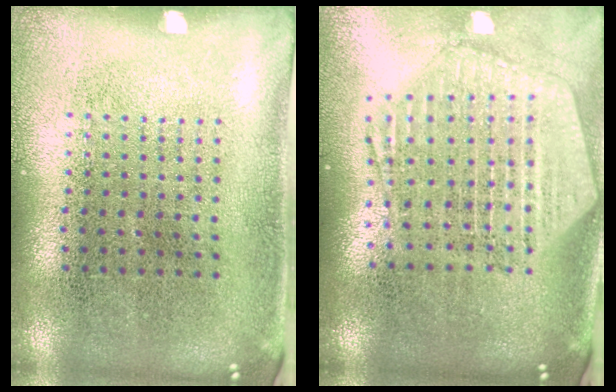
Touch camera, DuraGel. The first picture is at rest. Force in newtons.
{"total": 2.6, "press": 2.1, "slide": 1.4}